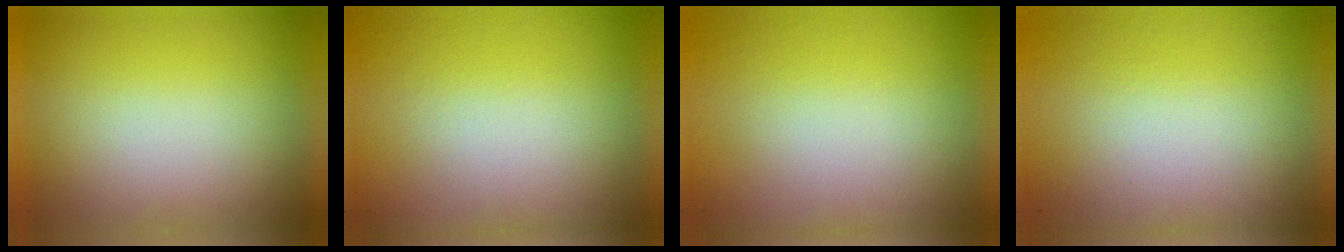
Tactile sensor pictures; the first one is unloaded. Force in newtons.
{"total": 6.1}
{"total": 6.9}
{"total": 8.1}